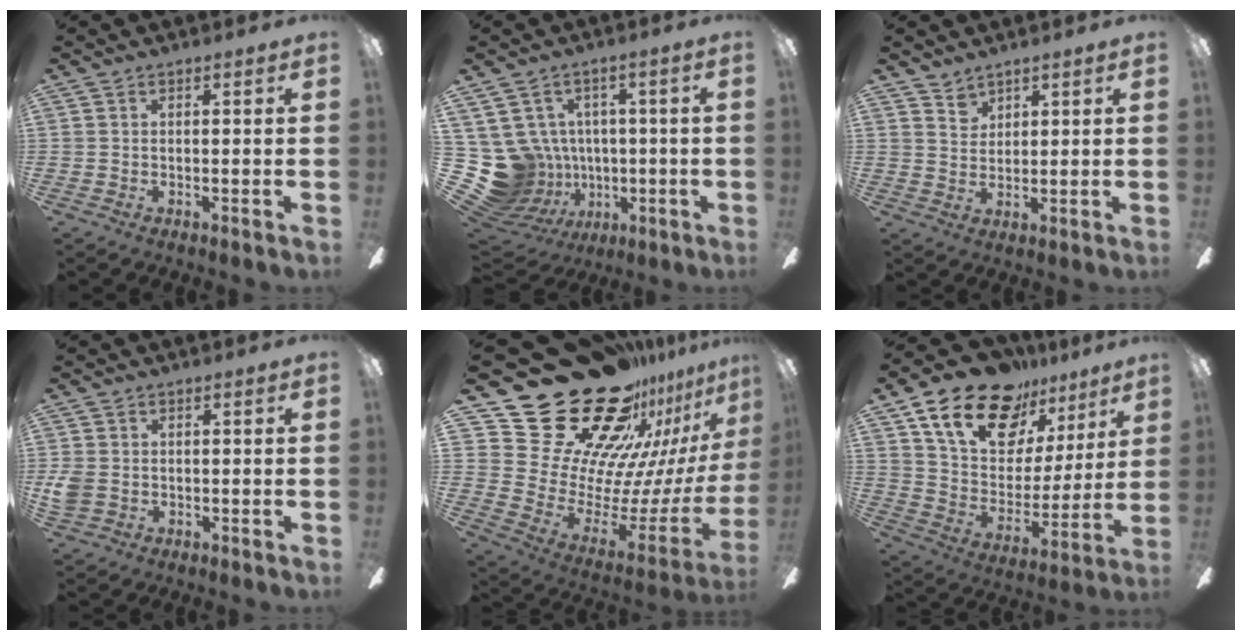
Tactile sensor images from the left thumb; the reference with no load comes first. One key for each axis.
{"total": 14.8, "fx": -1.3, "fy": 13.9, "fz": 5.0, "tx": -0.160, "ty": -0.013, "tz": 0.009}
{"total": 3.4, "fx": 2.9, "fy": 1.7, "fz": 0.2, "tx": -0.002, "ty": -0.015, "tz": 0.056}
{"total": 4.1, "fx": -0.1, "fy": 3.4, "fz": 2.3, "tx": -0.045, "ty": -0.001, "tz": -0.003}
{"total": 32.7, "fx": 22.6, "fy": 17.6, "fz": 15.8, "tx": -0.228, "ty": -0.203, "tz": 0.464}
{"total": 21.6, "fx": 14.4, "fy": 12.0, "fz": 10.7, "tx": -0.193, "ty": -0.077, "tz": 0.261}